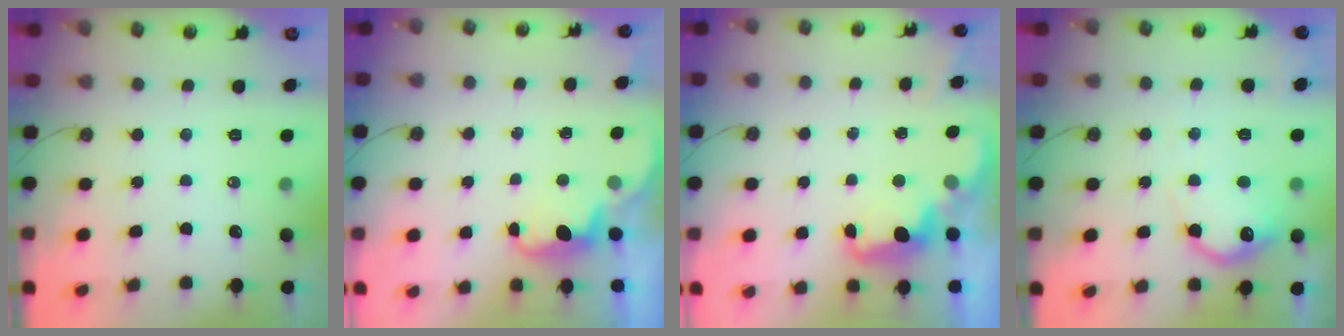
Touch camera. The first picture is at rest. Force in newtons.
{"total": 2.1, "press": 2.0, "slide": 0.7}
{"total": 2.4, "press": 2.3, "slide": 0.5}
{"total": 14.2, "press": 14.2, "slide": 1.0}